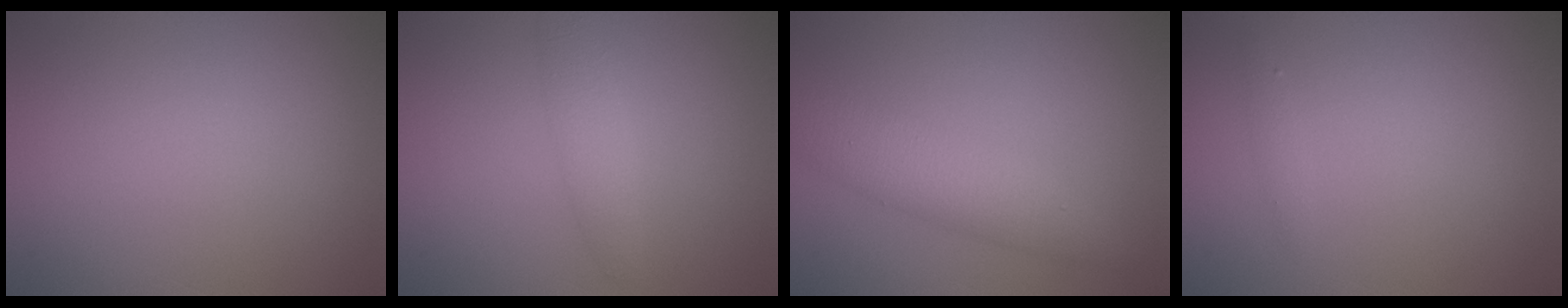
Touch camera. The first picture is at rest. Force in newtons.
{"total": 2.0, "press": 2.0, "slide": 0.1}
{"total": 3.9, "press": 3.9, "slide": 0.1}
{"total": 0.6, "press": 0.6, "slide": 0.0}